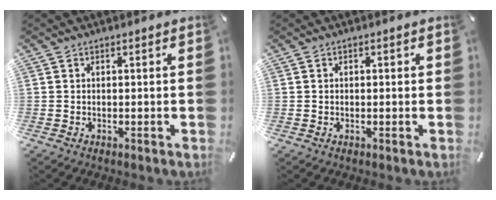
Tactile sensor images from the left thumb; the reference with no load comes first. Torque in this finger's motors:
{"motor_torque": [-0.04, -0.31, 0.06, 0.04, -0.01]}